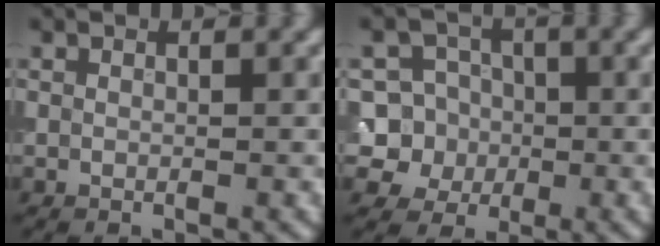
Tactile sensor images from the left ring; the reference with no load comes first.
{"total": 7.0, "force": [-0.7, 6.8, 1.7], "torque": [-0.018, 0.030, -0.044]}